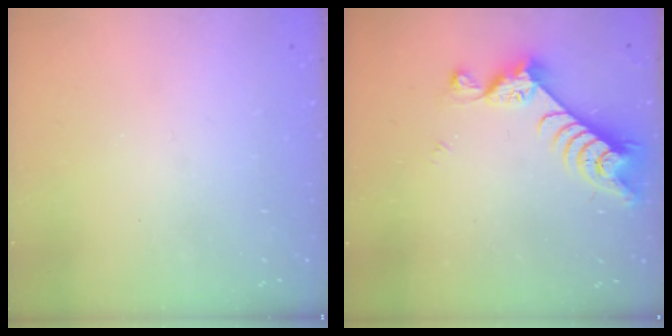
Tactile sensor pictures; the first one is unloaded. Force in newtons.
{"total": 7.2, "press": 7.2, "slide": 1.0}